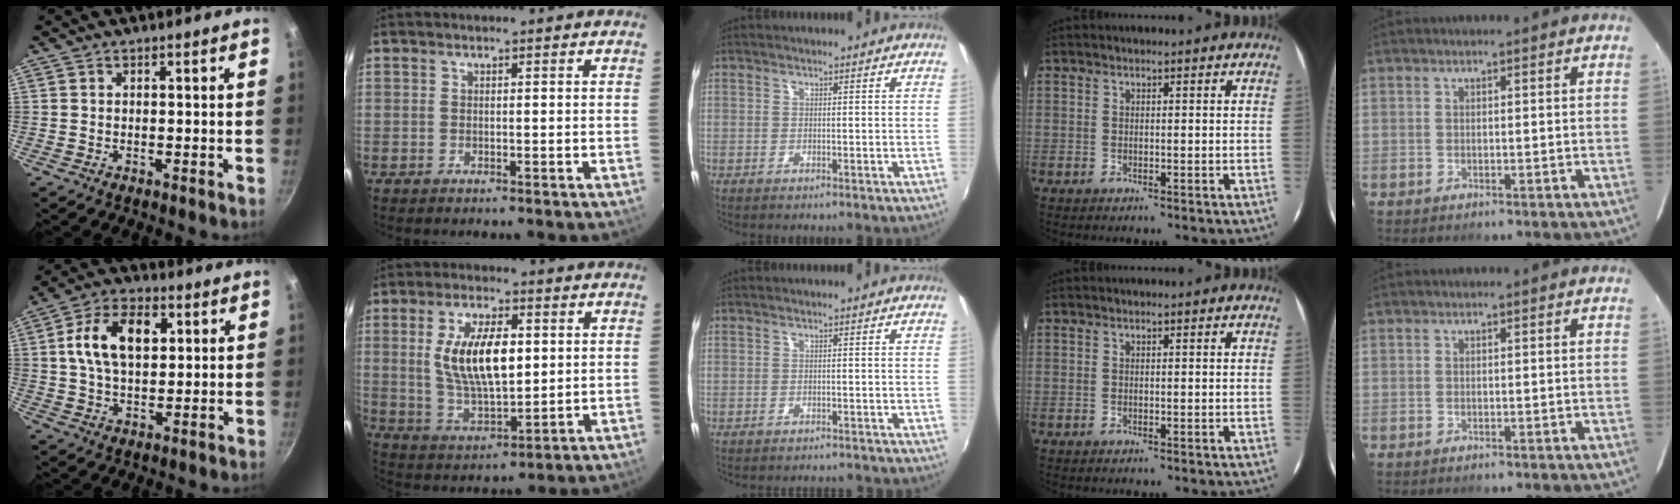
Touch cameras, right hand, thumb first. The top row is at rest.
{"thumb": {"total": 12.6, "force": [3.0, 7.8, 9.5], "torque": [-0.150, 0.009, 0.042]}, "index": {"total": 13.8, "force": [2.4, 5.9, 12.2], "torque": [-0.230, 0.000, 0.052]}, "middle": {"total": 4.2, "force": [-3.9, 1.0, 1.2], "torque": [-0.032, -0.012, -0.054]}}